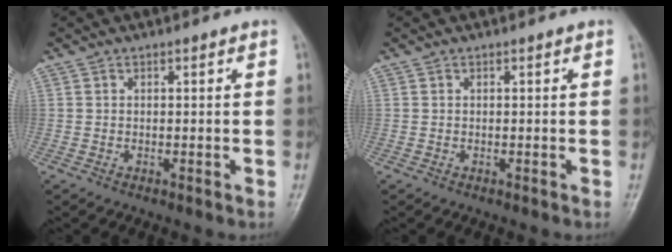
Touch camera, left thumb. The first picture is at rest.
{"total": 0.0}